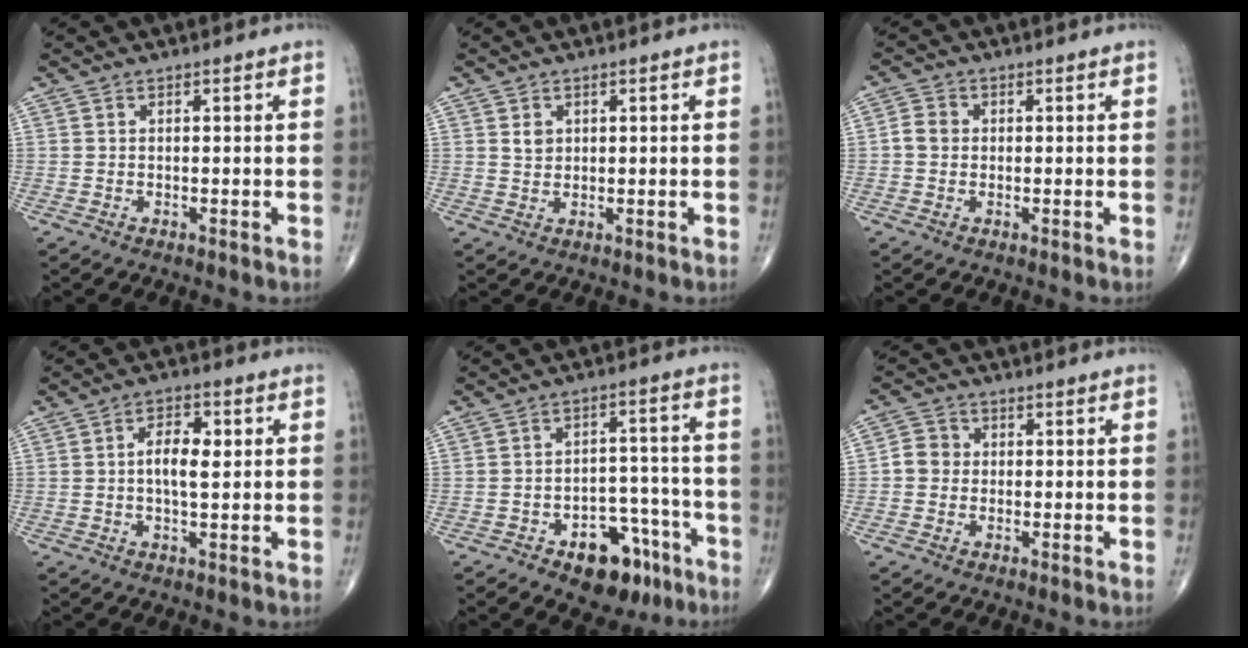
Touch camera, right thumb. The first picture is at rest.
{"total": 2.1, "force": [0.8, 1.6, 1.0], "torque": [-0.010, -0.006, 0.016]}
{"total": 3.0, "force": [-0.1, 2.6, 1.5], "torque": [-0.023, 0.008, -0.007]}
{"total": 6.1, "force": [0.7, 2.8, 5.4], "torque": [-0.082, 0.005, 0.006]}
{"total": 12.0, "force": [-6.9, 6.9, 7.0], "torque": [-0.058, 0.057, -0.093]}
{"total": 3.9, "force": [-0.2, 3.6, 1.5], "torque": [-0.010, 0.009, -0.013]}